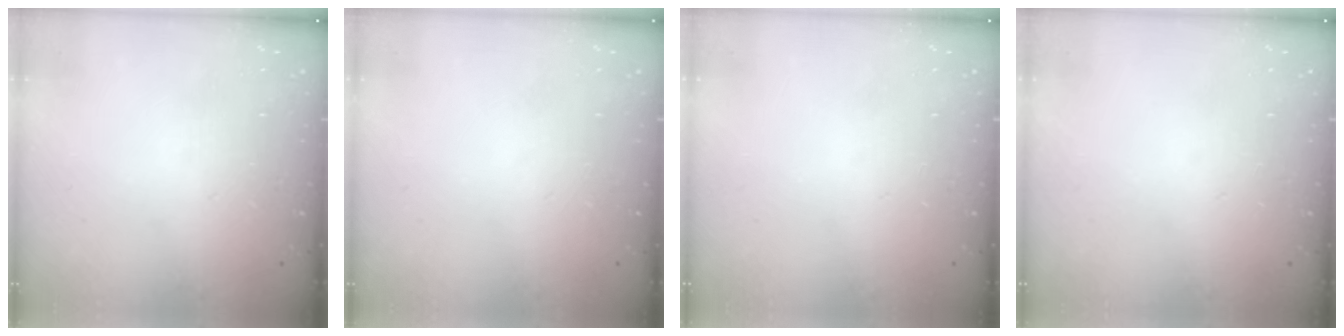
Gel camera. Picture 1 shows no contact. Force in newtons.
{"total": 0.0}
{"total": 0.0}
{"total": 0.0}